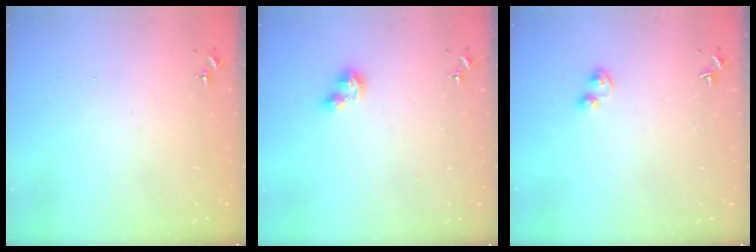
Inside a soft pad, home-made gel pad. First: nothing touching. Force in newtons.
{"total": 3.3, "press": 3.3, "slide": 0.4}
{"total": 3.8, "press": 3.8, "slide": 0.6}